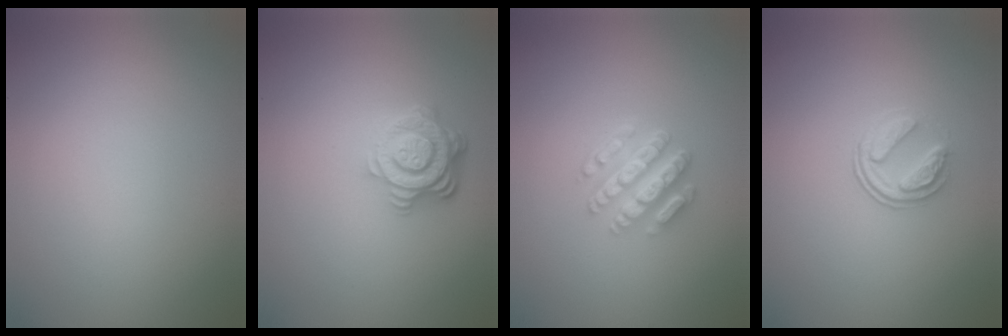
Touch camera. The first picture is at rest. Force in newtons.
{"total": 4.5, "press": 3.3, "slide": 3.1}
{"total": 4.5, "press": 3.4, "slide": 2.9}
{"total": 2.3, "press": 1.7, "slide": 1.6}